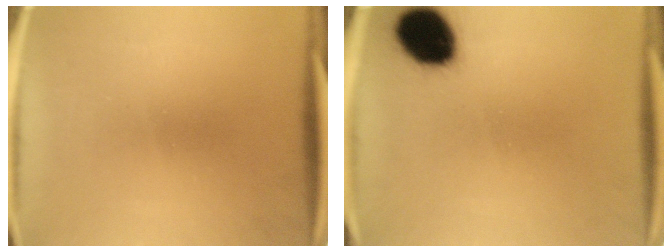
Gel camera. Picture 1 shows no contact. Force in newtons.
{"total": 12.6}